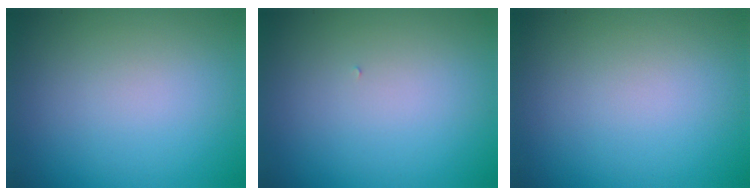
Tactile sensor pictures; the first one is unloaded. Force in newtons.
{"total": 0.0}
{"total": 0.0}